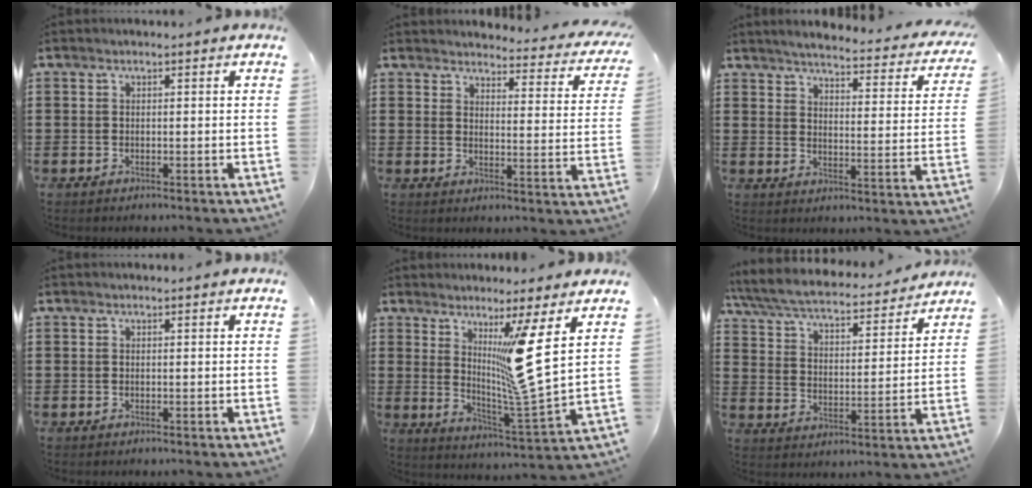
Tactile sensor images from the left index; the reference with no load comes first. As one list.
[{"total": 3.4, "force": [3.3, 0.4, 0.8], "torque": [-0.019, -0.031, 0.050]}, {"total": 3.8, "force": [3.5, -0.2, 1.4], "torque": [-0.046, -0.029, 0.053]}, {"total": 0.0}, {"total": 11.0, "force": [4.9, -0.5, 9.8], "torque": [-0.161, -0.045, 0.072]}, {"total": 5.8, "force": [5.3, 0.5, 2.3], "torque": [-0.069, -0.036, 0.085]}]